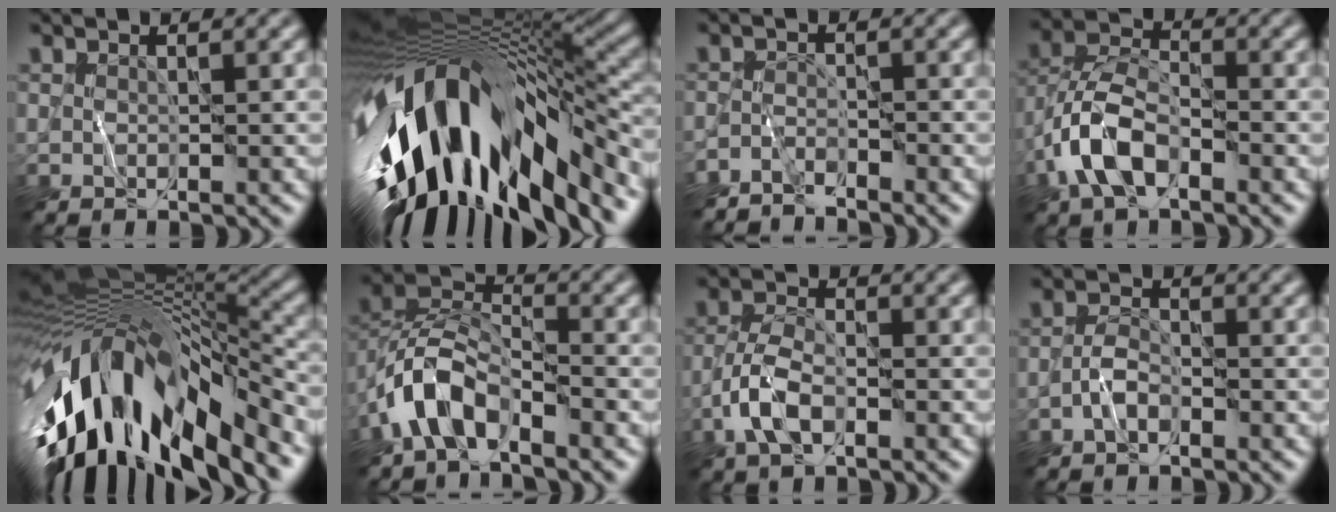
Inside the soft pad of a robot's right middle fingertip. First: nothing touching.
{"total": 18.0, "force": [-4.5, 7.8, 15.5], "torque": [-0.286, -0.033, -0.065]}
{"total": 2.3, "force": [-2.2, 0.3, 0.4], "torque": [-0.009, 0.001, -0.051]}
{"total": 5.8, "force": [-2.7, 3.0, 4.1], "torque": [-0.080, 0.007, -0.062]}
{"total": 16.4, "force": [-5.6, 6.9, 13.8], "torque": [-0.258, -0.025, -0.091]}
{"total": 5.5, "force": [-3.3, 2.7, 3.4], "torque": [-0.062, 0.007, -0.074]}
{"total": 3.8, "force": [-1.5, 1.8, 2.9], "torque": [-0.057, 0.006, -0.039]}
{"total": 1.7, "force": [-0.9, 0.9, 1.2], "torque": [-0.019, 0.010, -0.022]}